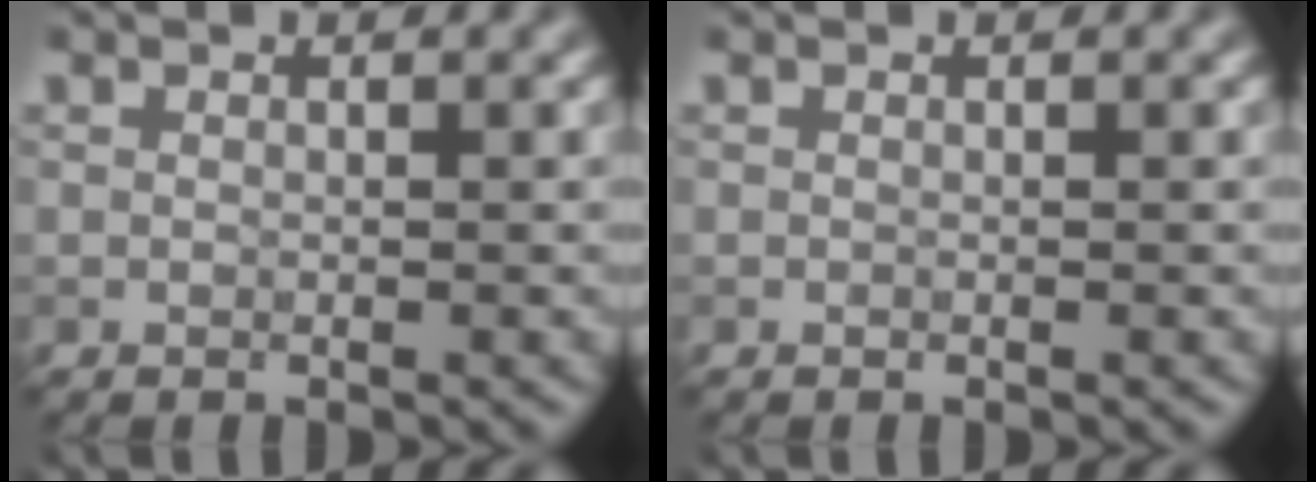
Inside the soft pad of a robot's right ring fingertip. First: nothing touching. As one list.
[{"total": 0.0}]